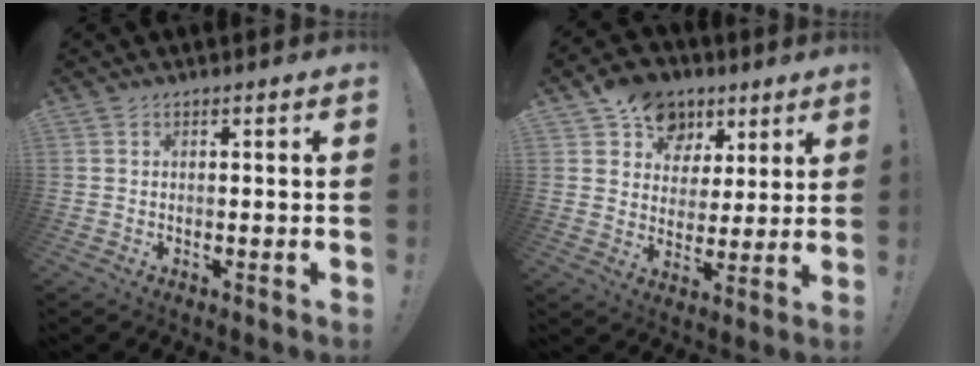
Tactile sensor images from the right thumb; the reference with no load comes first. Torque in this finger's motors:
{"motor_torque": [0.16, 2.19, 0.26, -0.18, 0.00]}